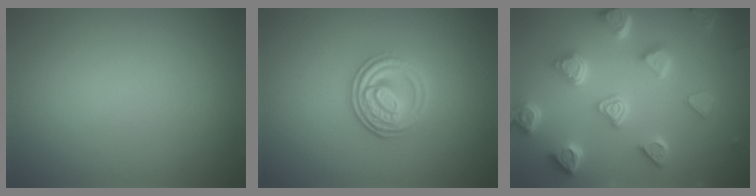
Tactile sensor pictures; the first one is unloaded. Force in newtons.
{"total": 3.5, "press": 3.0, "slide": 1.8}
{"total": 6.7, "press": 5.3, "slide": 4.0}